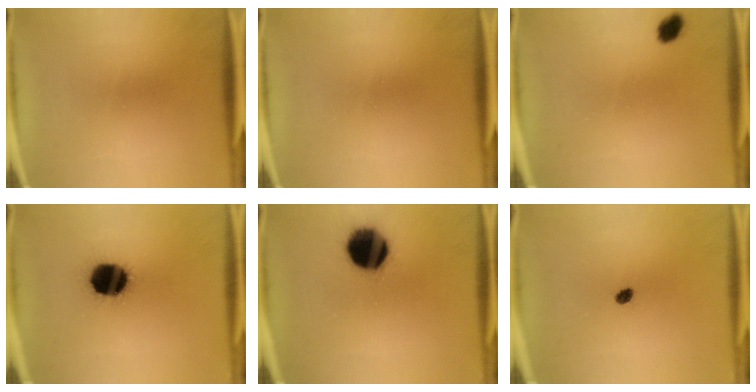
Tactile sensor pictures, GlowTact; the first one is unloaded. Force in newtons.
{"total": 0.0}
{"total": 2.8}
{"total": 16.2}
{"total": 17.8}
{"total": 1.7}